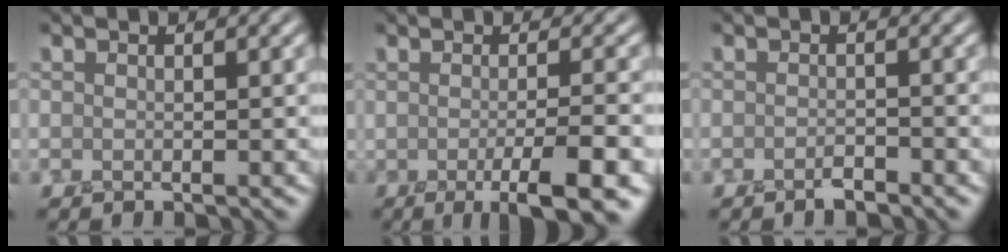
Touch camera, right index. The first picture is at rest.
{"total": 6.6, "force": [-2.5, 1.6, 5.9], "torque": [-0.080, -0.011, -0.033]}
{"total": 1.2, "force": [-0.9, 0.3, 0.7], "torque": [-0.012, 0.000, -0.016]}